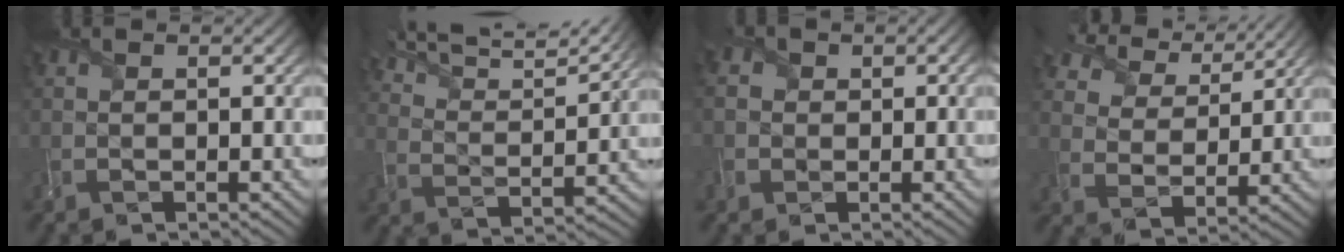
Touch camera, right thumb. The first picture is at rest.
{"total": 10.4, "force": [8.8, 2.4, 5.0], "torque": [-0.117, 0.009, 0.147]}
{"total": 3.5, "force": [0.2, 3.4, 0.8], "torque": [-0.030, 0.007, -0.017]}
{"total": 9.3, "force": [7.0, 4.7, 3.9], "torque": [-0.098, 0.002, 0.125]}